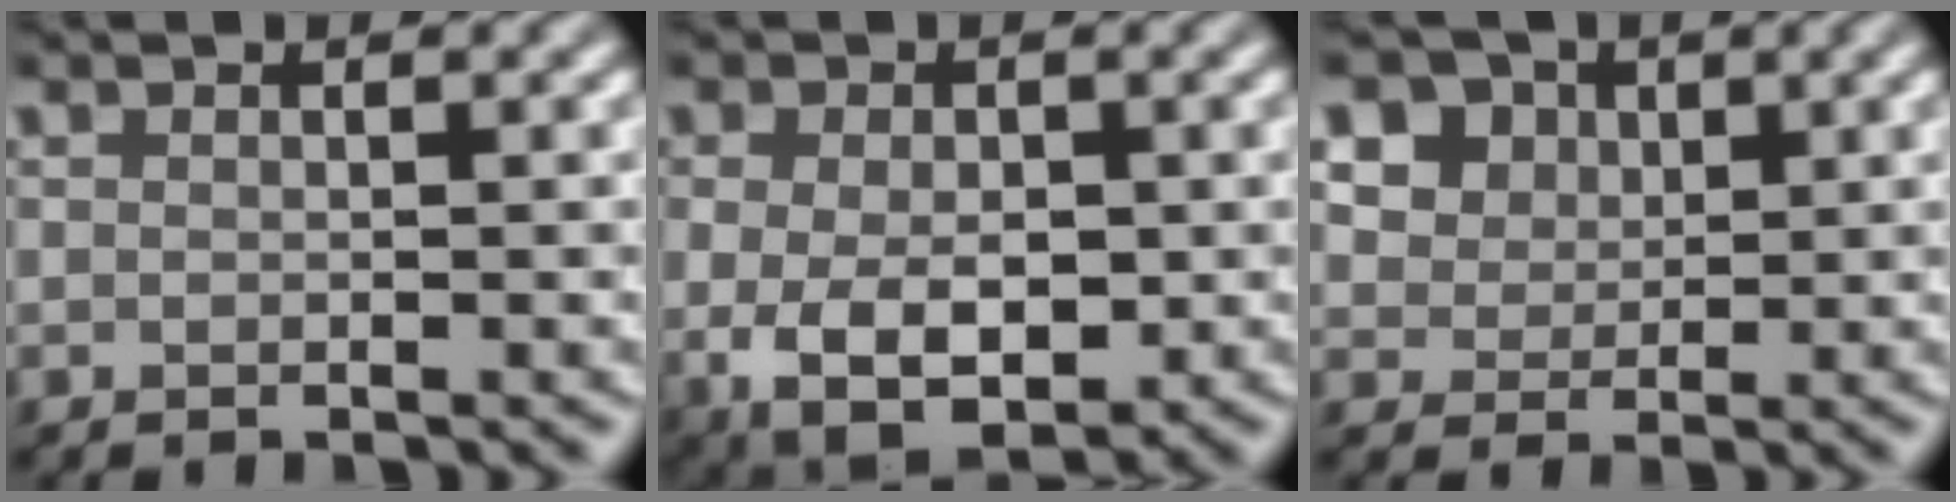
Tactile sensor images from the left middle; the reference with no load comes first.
{"total": 6.4, "force": [-0.9, 3.9, 5.0], "torque": [-0.092, -0.017, -0.008]}
{"total": 10.2, "force": [5.4, 7.4, 4.4], "torque": [-0.094, 0.021, 0.079]}